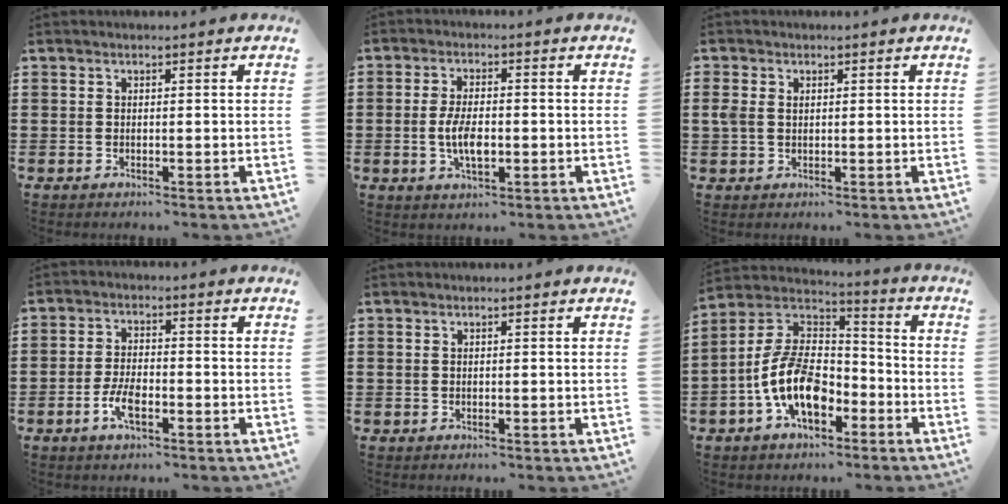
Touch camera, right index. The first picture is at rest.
{"total": 5.3, "force": [-0.9, 2.2, 4.8], "torque": [-0.097, 0.000, -0.017]}
{"total": 1.8, "force": [0.4, 1.3, 1.2], "torque": [-0.026, 0.007, 0.008]}
{"total": 4.6, "force": [-2.0, 1.9, 3.7], "torque": [-0.084, -0.002, -0.041]}
{"total": 0.0}
{"total": 11.2, "force": [-4.0, 6.3, 8.4], "torque": [-0.206, -0.008, -0.084]}